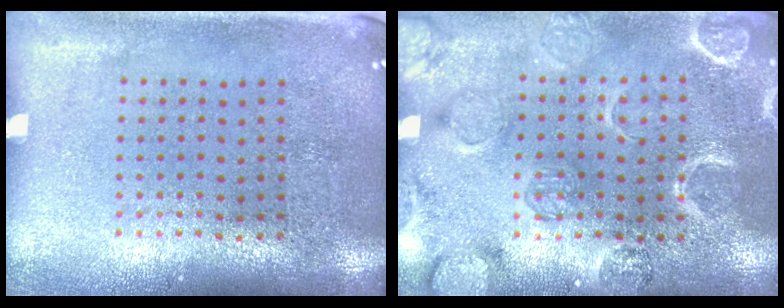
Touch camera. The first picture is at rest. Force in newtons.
{"total": 2.4, "press": 2.4, "slide": 0.4}